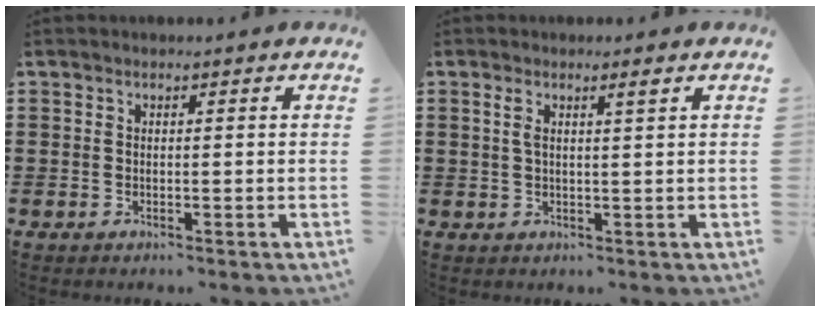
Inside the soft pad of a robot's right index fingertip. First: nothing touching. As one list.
[{"total": 2.2, "force": [0.9, 0.2, 2.0], "torque": [-0.040, 0.001, 0.014]}]